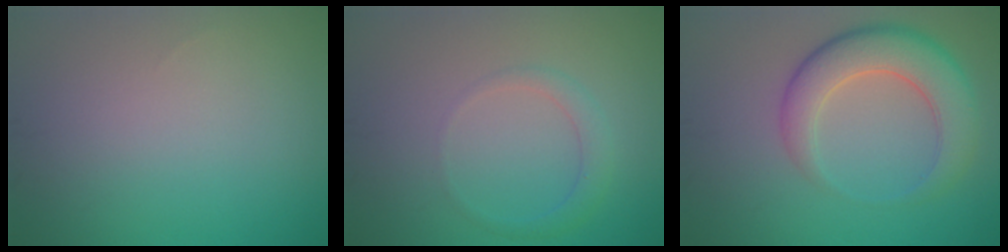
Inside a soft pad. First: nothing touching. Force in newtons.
{"total": 1.8, "press": 1.8, "slide": 0.1}
{"total": 6.3, "press": 6.2, "slide": 0.2}